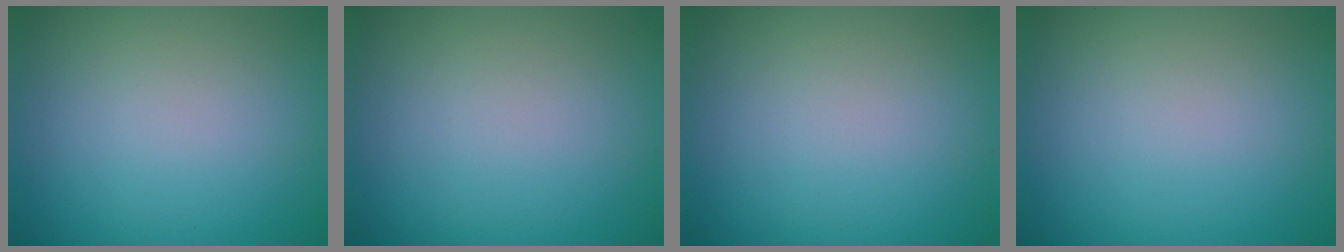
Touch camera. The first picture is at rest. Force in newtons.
{"total": 0.0}
{"total": 0.0}
{"total": 0.0}